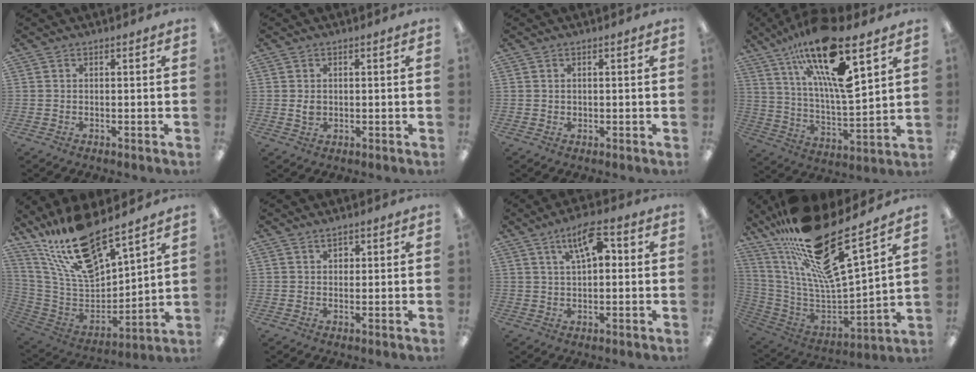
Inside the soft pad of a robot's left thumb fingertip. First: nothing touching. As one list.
[{"total": 2.3, "force": [0.1, 1.7, 1.5], "torque": [-0.023, 0.001, 0.000]}, {"total": 0.7, "force": [0.2, 0.6, 0.1], "torque": [-0.002, 0.005, 0.003]}, {"total": 21.4, "force": [13.4, 5.2, 15.9], "torque": [-0.297, -0.072, 0.214]}, {"total": 18.5, "force": [14.6, 5.7, 9.9], "torque": [-0.203, -0.084, 0.259]}, {"total": 1.9, "force": [1.2, 1.2, 0.9], "torque": [-0.004, -0.003, 0.017]}, {"total": 8.5, "force": [3.6, 3.5, 6.8], "torque": [-0.113, -0.002, 0.059]}, {"total": 24.9, "force": [18.4, 4.6, 16.2], "torque": [-0.300, -0.135, 0.300]}]